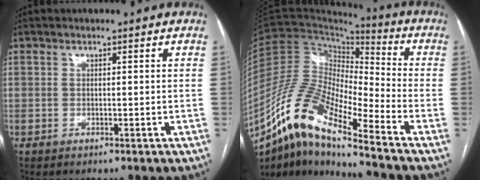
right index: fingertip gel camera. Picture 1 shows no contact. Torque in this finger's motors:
{"motor_torque": [0.92, -0.86, 0.11, 0.01]}